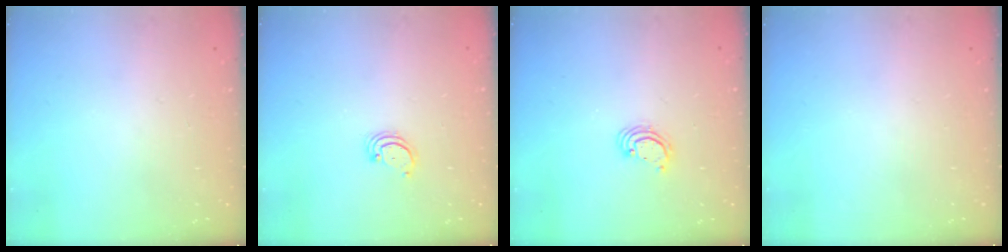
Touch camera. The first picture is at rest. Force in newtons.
{"total": 2.5, "press": 2.5, "slide": 0.3}
{"total": 2.4, "press": 2.4, "slide": 0.1}
{"total": 0.0}